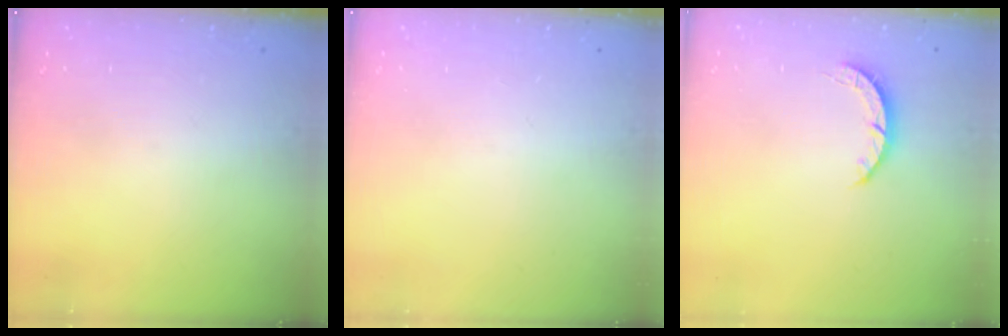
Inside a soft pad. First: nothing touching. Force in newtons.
{"total": 0.0}
{"total": 2.7, "press": 2.7, "slide": 0.4}